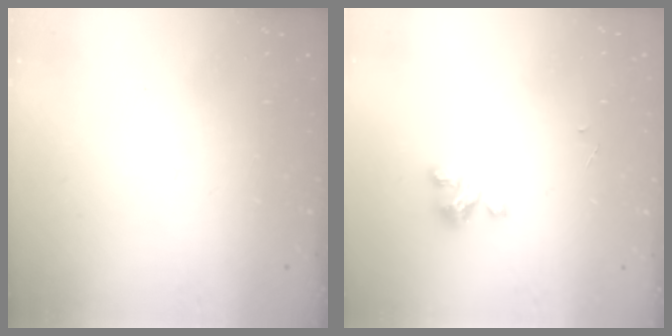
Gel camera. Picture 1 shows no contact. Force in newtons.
{"total": 3.9, "press": 3.9, "slide": 0.2}